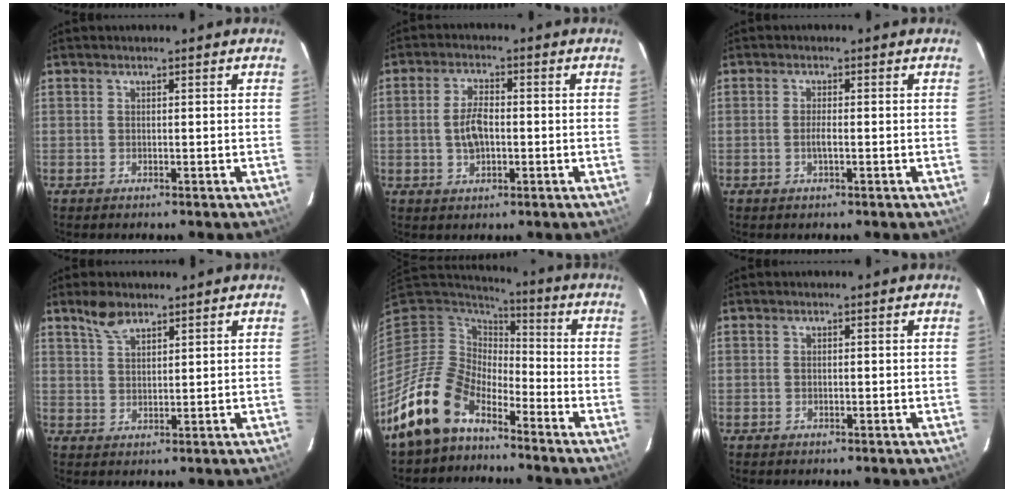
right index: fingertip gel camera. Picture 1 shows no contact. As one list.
[{"total": 5.9, "force": [-0.5, 3.3, 4.9], "torque": [-0.096, 0.005, -0.004]}, {"total": 1.9, "force": [-0.4, 0.4, 1.9], "torque": [-0.037, 0.000, -0.009]}, {"total": 4.5, "force": [3.5, 1.8, 2.2], "torque": [-0.042, 0.007, 0.068]}, {"total": 14.3, "force": [-10.5, 7.5, 6.2], "torque": [-0.141, 0.002, -0.197]}, {"total": 0.6, "force": [0.1, 0.3, 0.5], "torque": [-0.010, 0.001, 0.002]}]